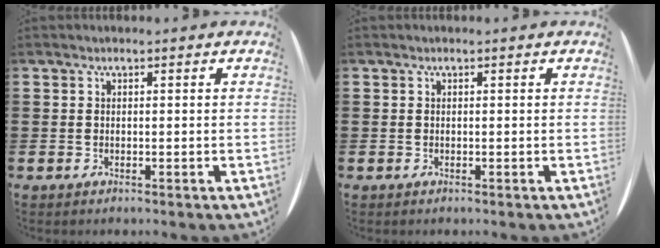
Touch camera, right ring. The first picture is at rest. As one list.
[{"total": 0.0}]